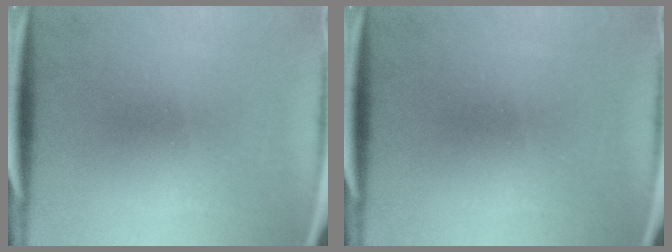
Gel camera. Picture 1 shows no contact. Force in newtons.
{"total": 0.0}